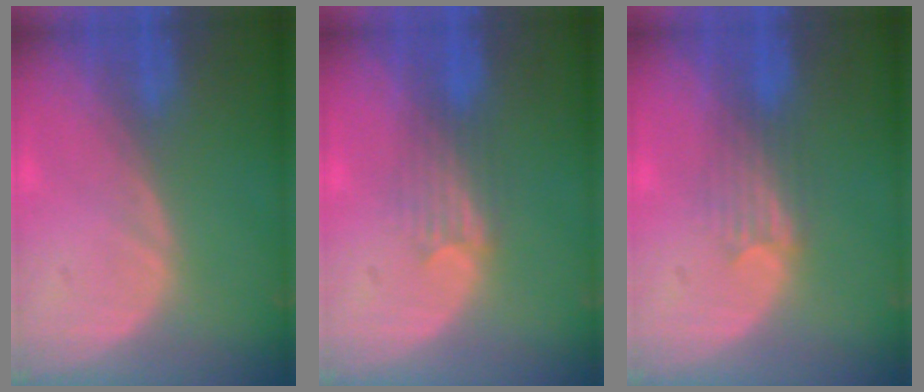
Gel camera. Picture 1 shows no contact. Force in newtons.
{"total": 3.3, "press": 3.0, "slide": 1.3}
{"total": 3.3, "press": 3.0, "slide": 1.3}